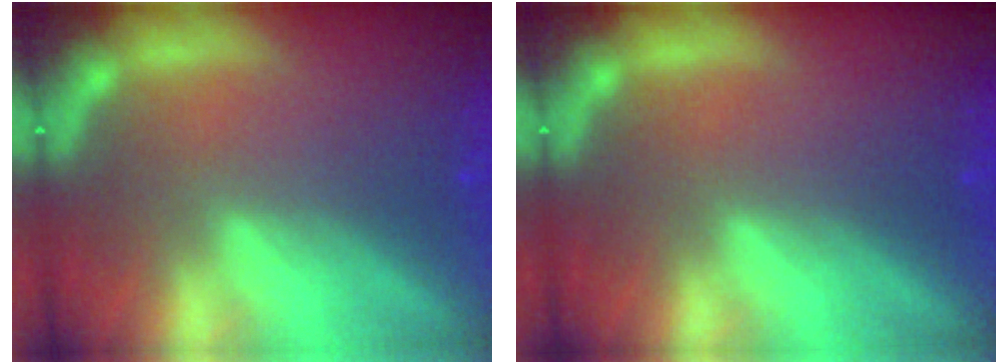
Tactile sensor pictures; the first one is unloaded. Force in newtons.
{"total": 0.0}